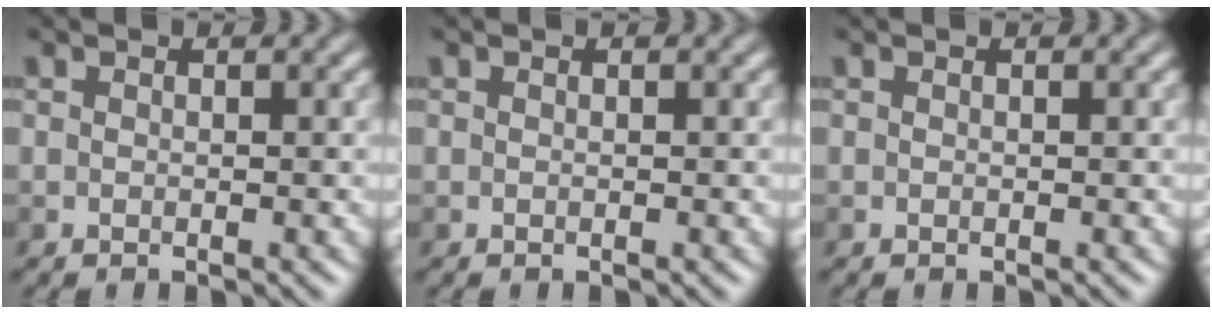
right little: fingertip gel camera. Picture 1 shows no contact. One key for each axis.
{"total": 0.0}
{"total": 0.0}